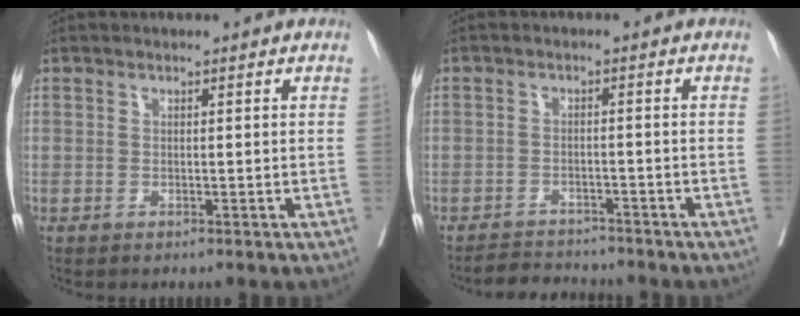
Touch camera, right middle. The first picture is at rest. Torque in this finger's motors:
{"motor_torque": [0.12, -0.31, -0.05, 0.00]}